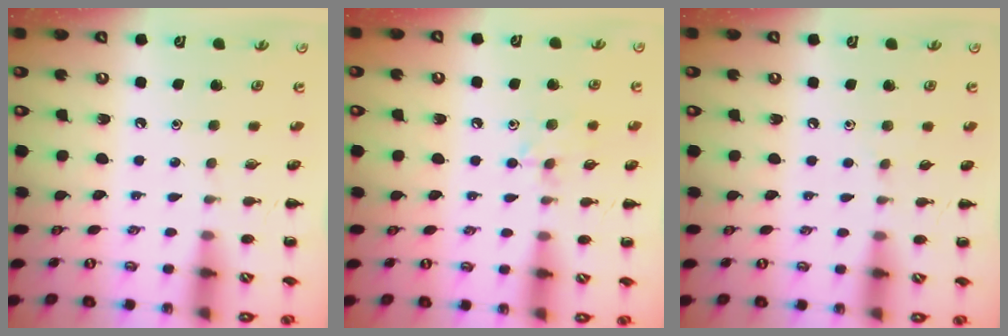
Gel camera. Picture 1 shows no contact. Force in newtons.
{"total": 7.5, "press": 7.2, "slide": 2.0}
{"total": 2.9, "press": 2.7, "slide": 1.1}